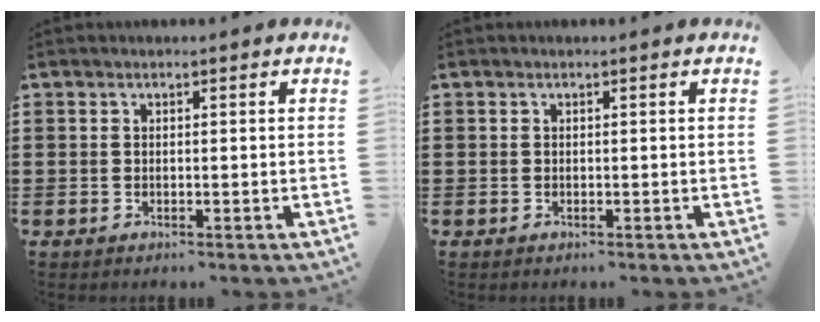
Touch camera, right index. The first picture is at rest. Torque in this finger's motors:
{"motor_torque": [-0.04, 0.02, 0.00, 0.00]}